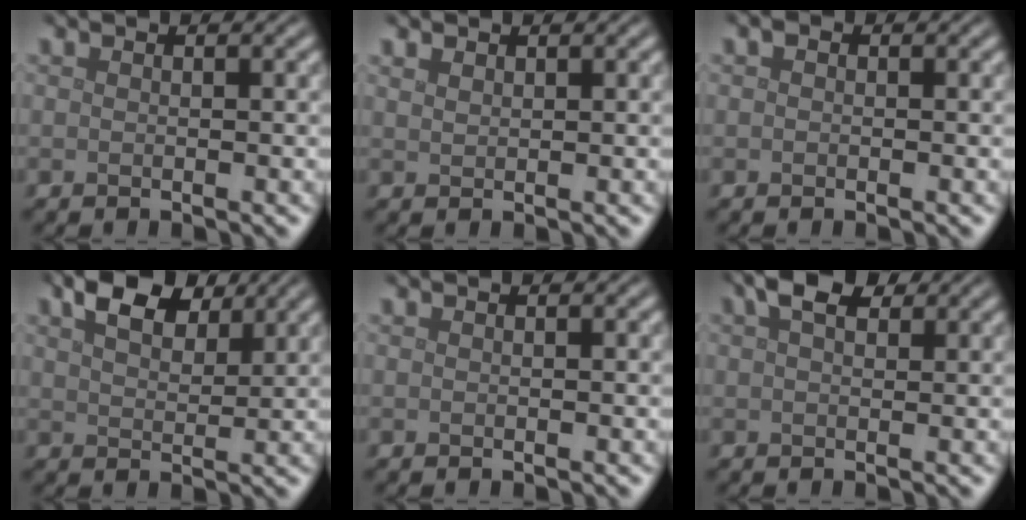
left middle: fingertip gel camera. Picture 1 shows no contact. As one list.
[{"total": 1.0, "force": [0.8, 0.4, 0.3], "torque": [-0.009, 0.000, 0.019]}, {"total": 0.6, "force": [0.1, 0.5, 0.4], "torque": [-0.004, -0.001, -0.002]}, {"total": 5.4, "force": [3.5, 2.6, 3.1], "torque": [-0.057, 0.012, 0.057]}, {"total": 0.0}, {"total": 4.1, "force": [2.2, 2.1, 2.7], "torque": [-0.049, 0.011, 0.034]}]